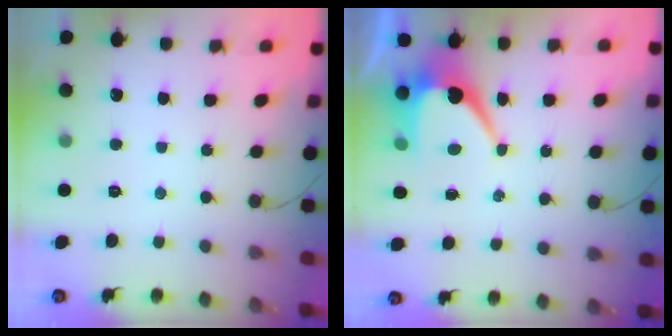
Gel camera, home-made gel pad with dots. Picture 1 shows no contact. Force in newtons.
{"total": 7.6, "press": 7.6, "slide": 0.2}